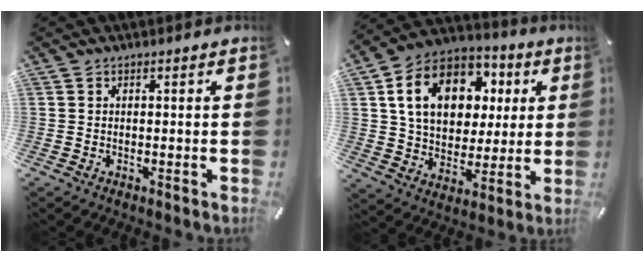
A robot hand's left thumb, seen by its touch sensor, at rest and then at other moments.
{"total": 16.4, "force": [5.4, 12.6, 9.0], "torque": [-0.164, -0.004, 0.102]}